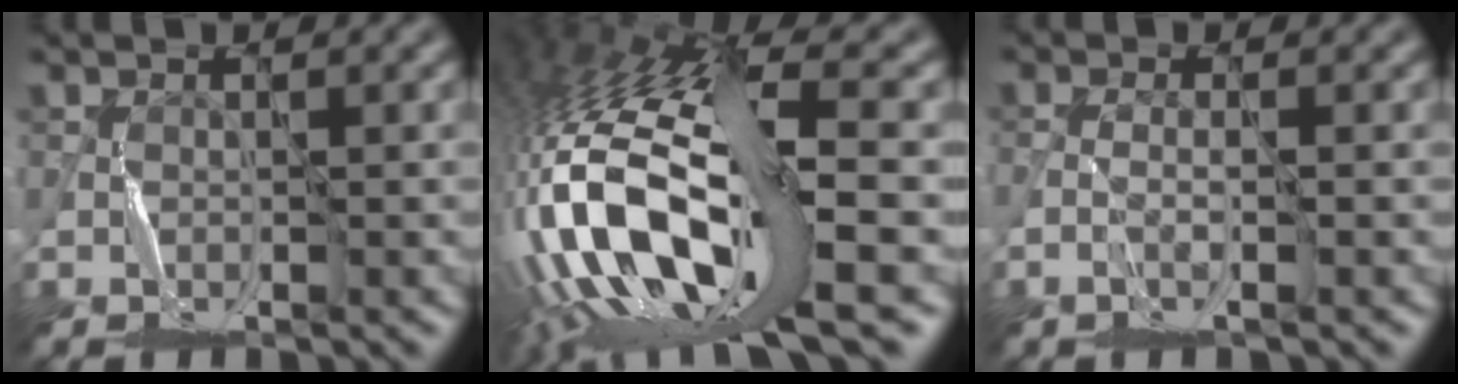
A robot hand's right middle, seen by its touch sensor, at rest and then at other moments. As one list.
[{"total": 17.6, "force": [-3.8, 6.2, 16.0], "torque": [-0.332, 0.002, -0.062]}, {"total": 1.2, "force": [-0.7, 0.1, 1.0], "torque": [-0.020, 0.000, -0.021]}]